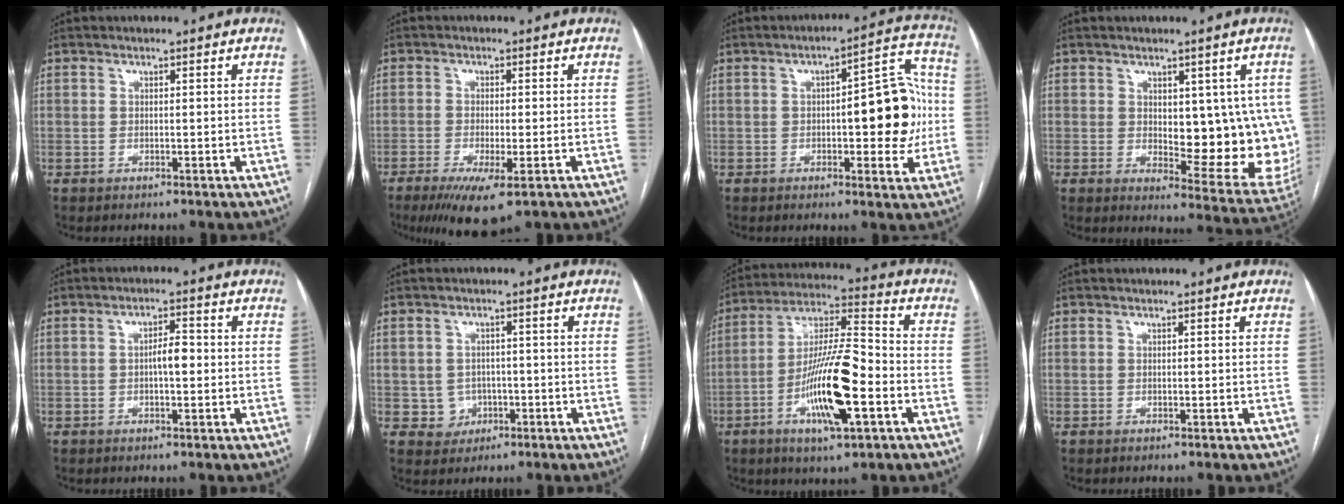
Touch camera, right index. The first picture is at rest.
{"total": 7.8, "force": [-4.4, 1.4, 6.2], "torque": [-0.103, -0.022, -0.070]}
{"total": 12.4, "force": [-0.6, 4.0, 11.7], "torque": [-0.144, 0.034, -0.001]}
{"total": 14.0, "force": [0.4, 6.0, 12.7], "torque": [-0.133, -0.010, 0.018]}
{"total": 3.1, "force": [-0.3, 0.9, 3.0], "torque": [-0.048, 0.008, -0.005]}
{"total": 3.7, "force": [-0.9, 3.6, 0.4], "torque": [0.007, 0.011, -0.005]}
{"total": 15.9, "force": [-5.3, 2.7, 14.8], "torque": [-0.277, -0.001, -0.092]}
{"total": 0.0}